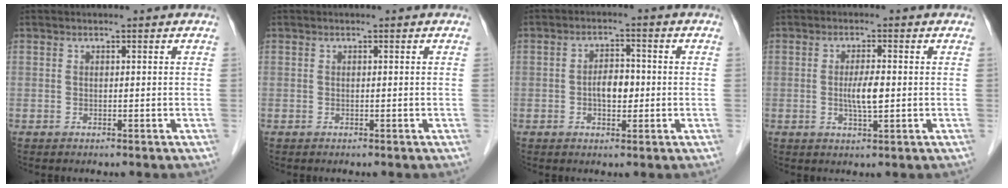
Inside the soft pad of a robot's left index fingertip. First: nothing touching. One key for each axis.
{"total": 0.0}
{"total": 3.8, "fx": -0.7, "fy": 2.1, "fz": 3.1, "tx": -0.056, "ty": 0.006, "tz": -0.011}
{"total": 3.6, "fx": -0.4, "fy": 0.5, "fz": 3.6, "tx": -0.069, "ty": -0.006, "tz": -0.005}